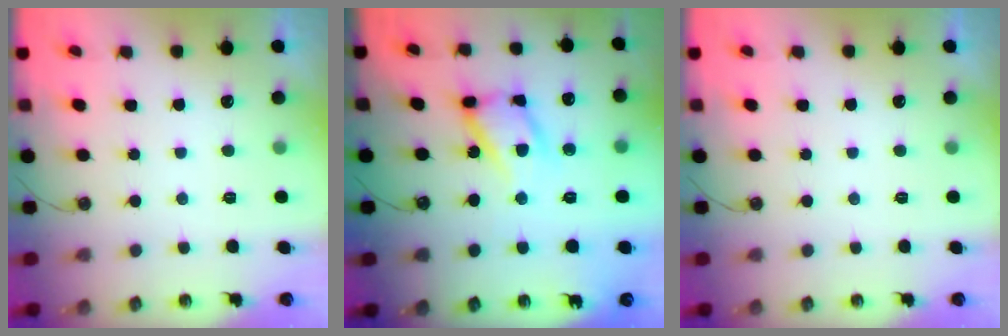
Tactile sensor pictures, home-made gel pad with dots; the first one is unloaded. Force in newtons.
{"total": 13.7, "press": 13.5, "slide": 1.8}
{"total": 0.0}